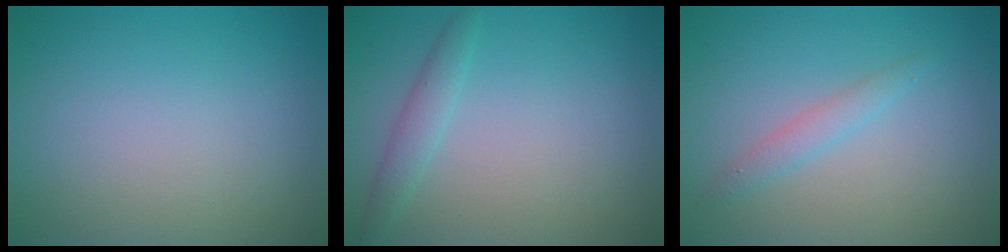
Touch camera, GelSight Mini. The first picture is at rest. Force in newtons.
{"total": 1.6, "press": 1.6, "slide": 0.0}
{"total": 1.4, "press": 1.4, "slide": 0.1}